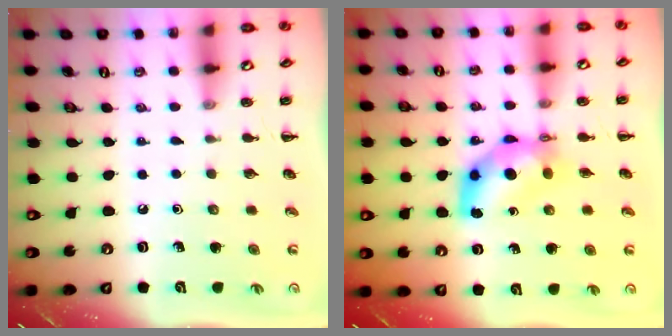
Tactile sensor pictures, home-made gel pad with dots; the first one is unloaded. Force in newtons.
{"total": 7.1, "press": 7.0, "slide": 1.4}